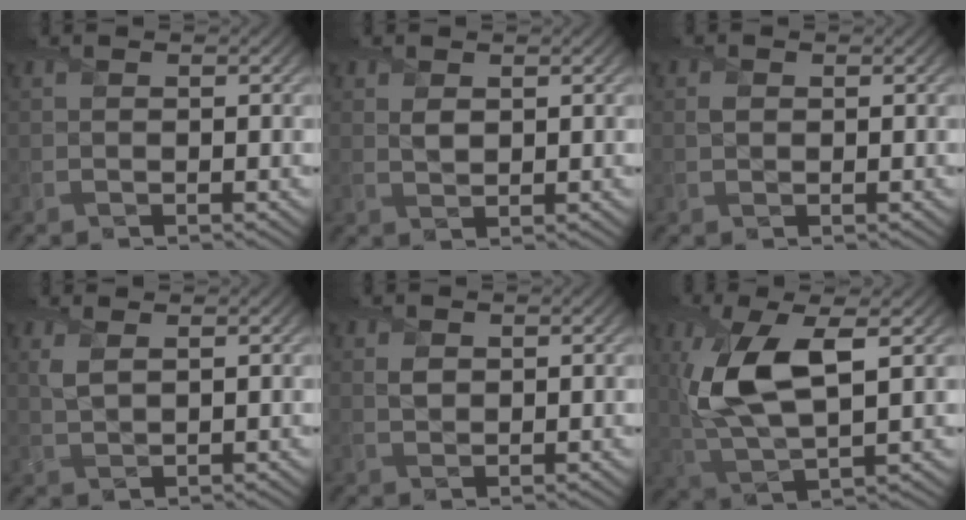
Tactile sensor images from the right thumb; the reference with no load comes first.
{"total": 1.1, "force": [0.6, 0.8, 0.5], "torque": [-0.012, -0.004, 0.017]}
{"total": 0.6, "force": [0.0, 0.6, 0.0], "torque": [0.001, -0.004, 0.003]}
{"total": 2.0, "force": [1.1, 0.8, 1.4], "torque": [-0.042, -0.003, 0.028]}
{"total": 1.2, "force": [0.4, 1.1, 0.4], "torque": [-0.008, -0.003, 0.011]}
{"total": 10.8, "force": [2.3, 4.4, 9.5], "torque": [-0.217, 0.000, 0.046]}